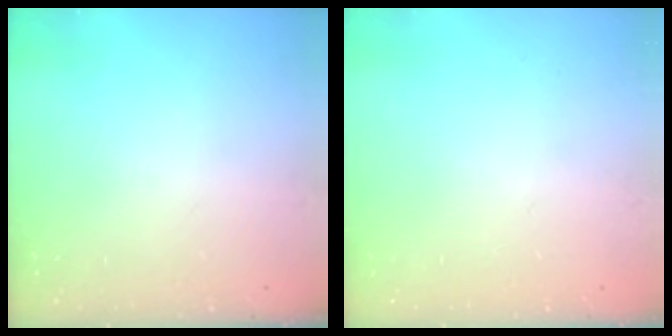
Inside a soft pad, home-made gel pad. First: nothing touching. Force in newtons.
{"total": 0.0}